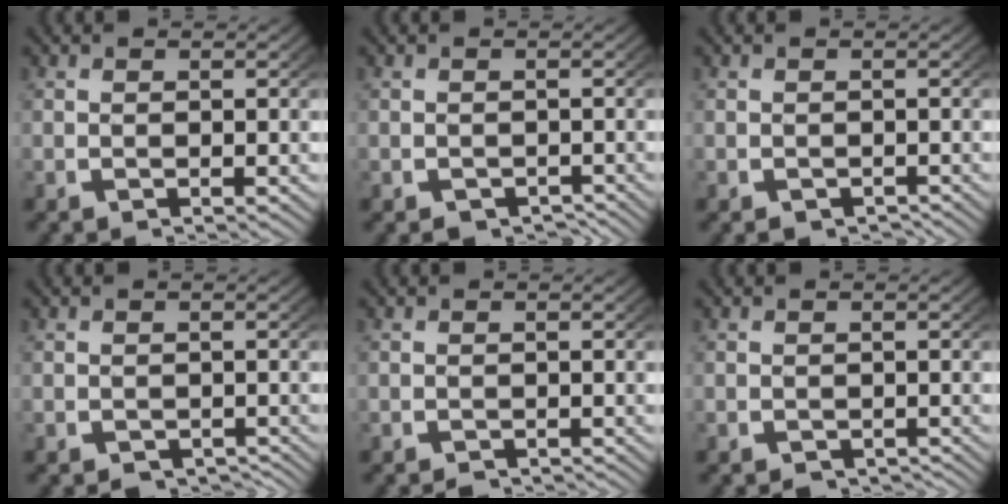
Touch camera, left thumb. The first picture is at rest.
{"total": 2.1, "force": [-1.7, 1.0, 0.6], "torque": [-0.003, -0.012, -0.023]}
{"total": 1.3, "force": [-1.1, 0.7, 0.3], "torque": [-0.001, -0.007, -0.015]}
{"total": 2.4, "force": [-2.1, 0.9, 0.6], "torque": [0.002, -0.010, -0.028]}
{"total": 1.2, "force": [-1.2, 0.3, 0.1], "torque": [0.002, -0.008, -0.017]}
{"total": 1.7, "force": [-1.5, 0.6, 0.2], "torque": [0.004, -0.008, -0.022]}